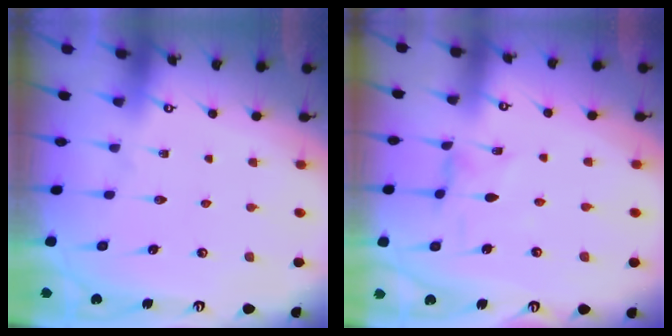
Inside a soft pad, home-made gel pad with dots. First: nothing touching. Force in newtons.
{"total": 1.7, "press": 1.6, "slide": 0.3}